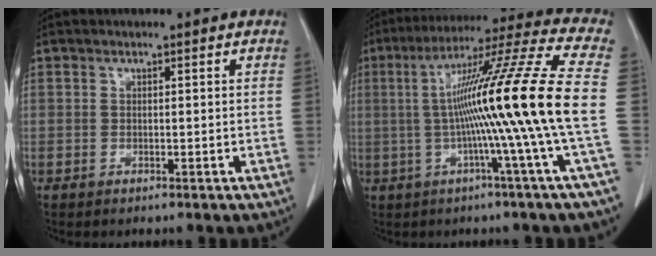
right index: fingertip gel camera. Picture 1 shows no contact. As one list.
[{"total": 20.0, "force": [-1.4, -3.1, 19.7], "torque": [-0.309, 0.006, -0.044]}]